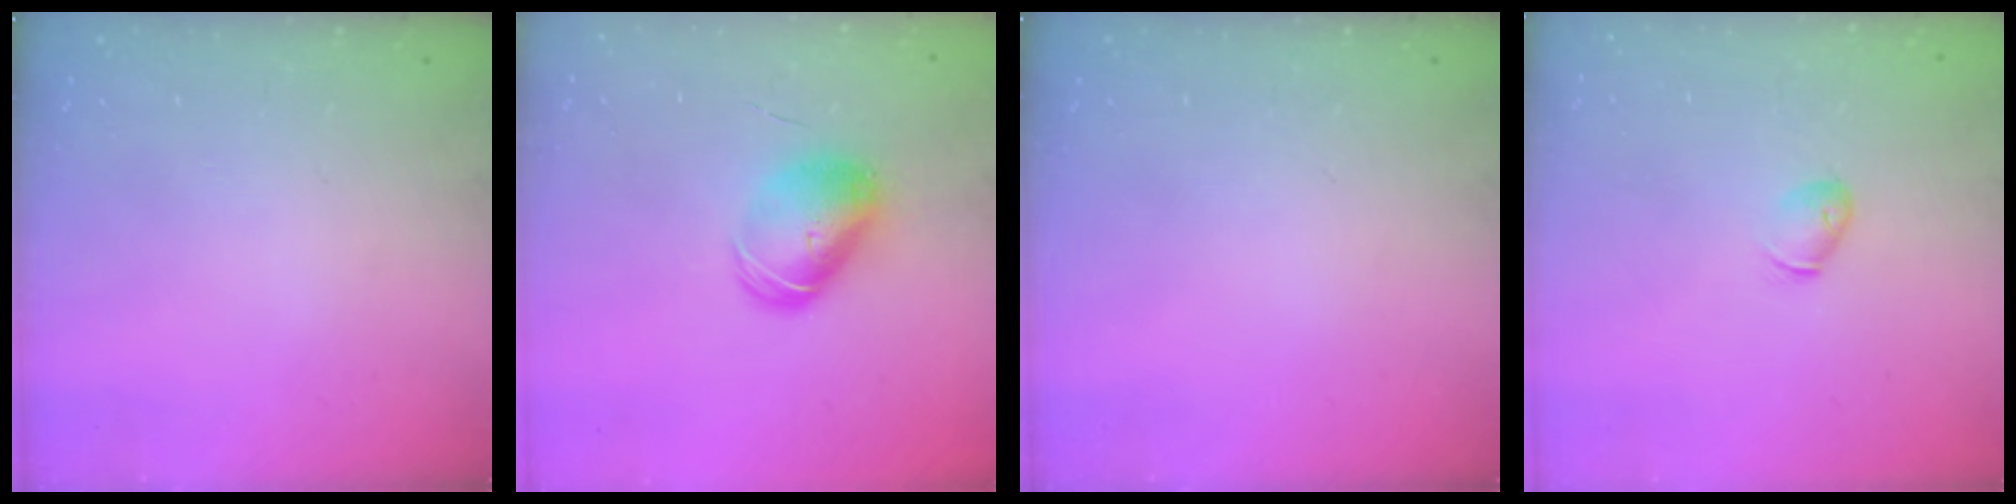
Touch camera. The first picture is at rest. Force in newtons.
{"total": 9.2, "press": 9.2, "slide": 0.3}
{"total": 0.0}
{"total": 4.5, "press": 4.4, "slide": 0.9}